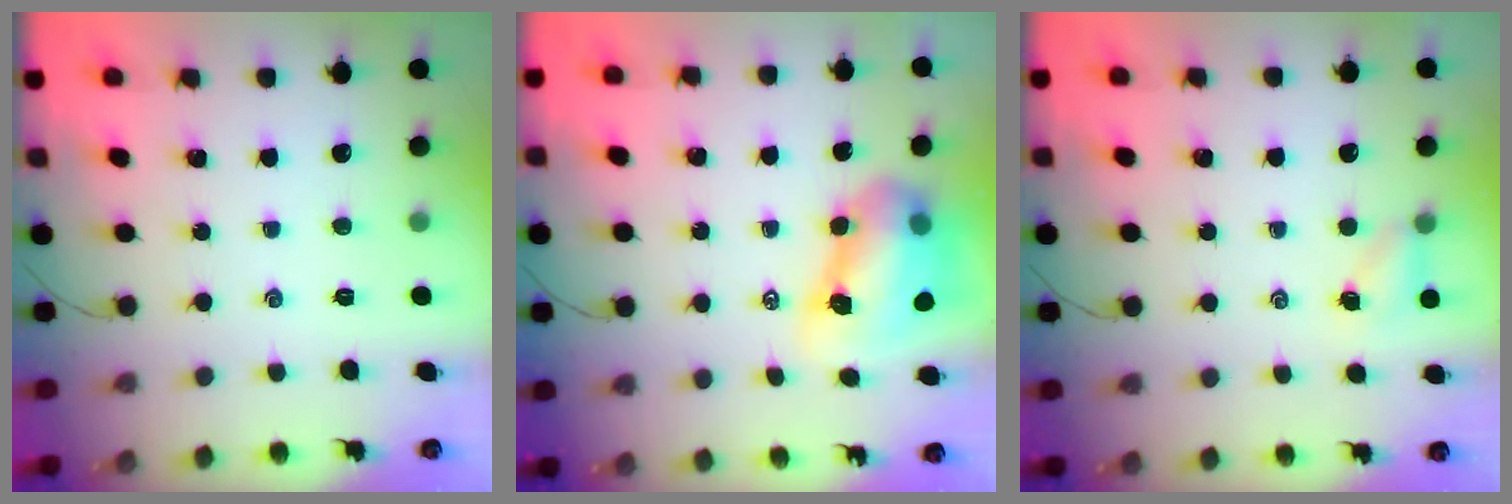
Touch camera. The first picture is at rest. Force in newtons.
{"total": 11.2, "press": 10.8, "slide": 3.2}
{"total": 3.5, "press": 3.3, "slide": 1.2}